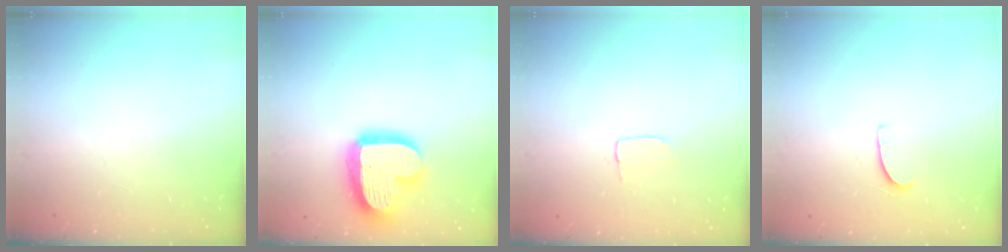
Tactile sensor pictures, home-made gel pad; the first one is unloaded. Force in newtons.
{"total": 19.0, "press": 19.0, "slide": 1.6}
{"total": 3.7, "press": 3.7, "slide": 0.2}
{"total": 5.1, "press": 5.1, "slide": 0.4}